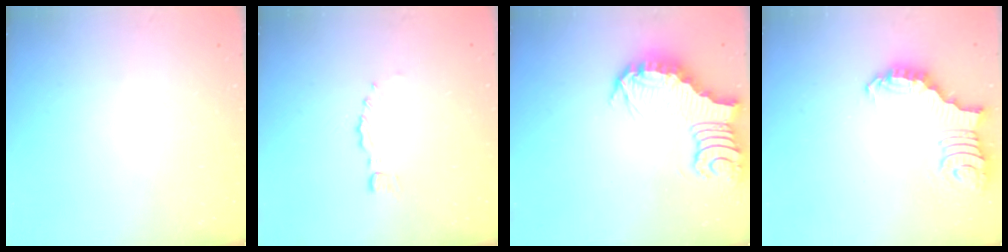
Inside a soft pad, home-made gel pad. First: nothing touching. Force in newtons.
{"total": 0.0}
{"total": 5.8, "press": 5.7, "slide": 0.8}
{"total": 2.5, "press": 2.5, "slide": 0.5}